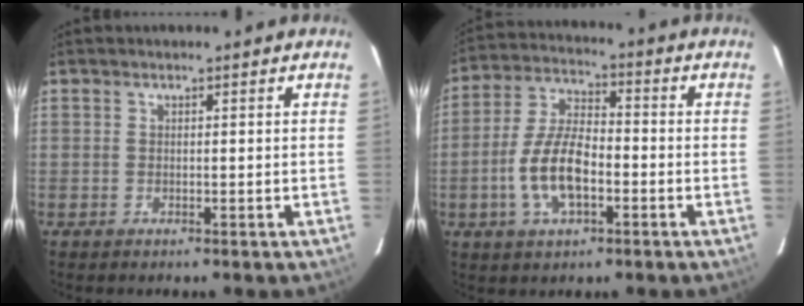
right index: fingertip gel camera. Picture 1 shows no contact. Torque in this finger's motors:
{"motor_torque": [1.19, -0.95, 0.68, 0.19]}